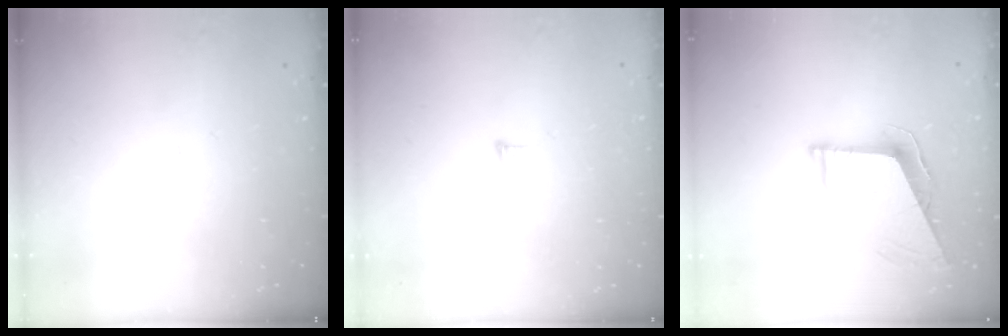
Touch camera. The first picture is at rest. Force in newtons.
{"total": 3.6, "press": 3.5, "slide": 0.3}
{"total": 8.5, "press": 8.2, "slide": 2.2}